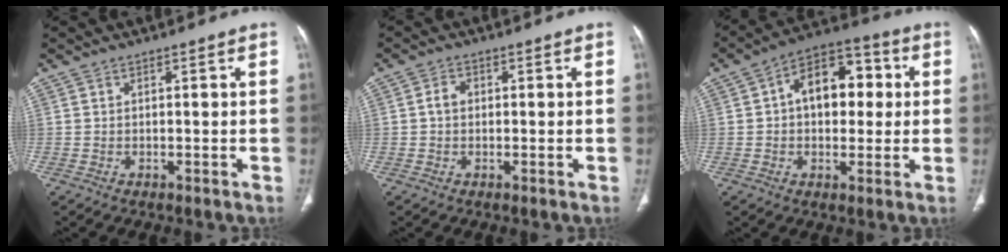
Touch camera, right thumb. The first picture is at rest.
{"total": 2.3, "force": [0.1, 1.7, 1.4], "torque": [-0.022, 0.008, -0.002]}
{"total": 13.7, "force": [2.1, 8.8, 10.3], "torque": [-0.114, 0.027, 0.022]}